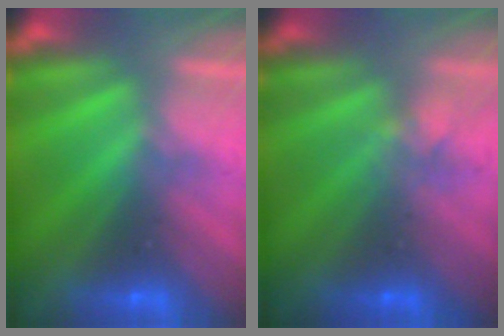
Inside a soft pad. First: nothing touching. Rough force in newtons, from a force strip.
{"total": 1.8}